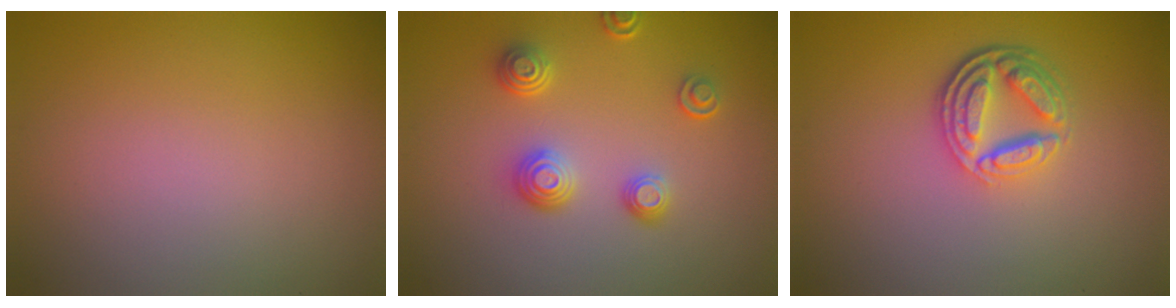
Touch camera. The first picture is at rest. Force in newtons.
{"total": 3.5, "press": 2.8, "slide": 2.2}
{"total": 4.7, "press": 3.6, "slide": 3.1}